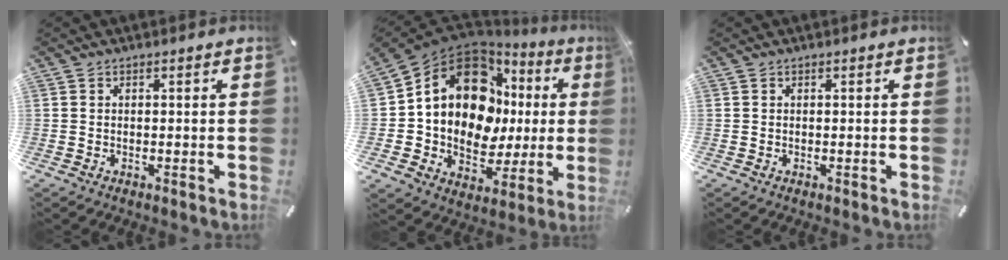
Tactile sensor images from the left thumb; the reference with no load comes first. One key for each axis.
{"total": 16.8, "fx": 4.8, "fy": 12.4, "fz": 10.3, "tx": -0.186, "ty": -0.036, "tz": 0.084}
{"total": 0.0}